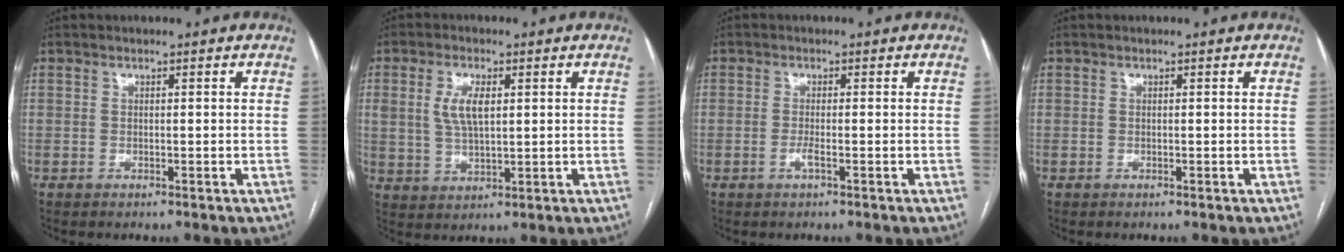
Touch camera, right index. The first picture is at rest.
{"total": 5.8, "force": [1.6, 2.5, 5.0], "torque": [-0.105, 0.004, 0.036]}
{"total": 1.4, "force": [-0.6, 0.0, 1.2], "torque": [-0.025, -0.001, -0.012]}
{"total": 0.0}